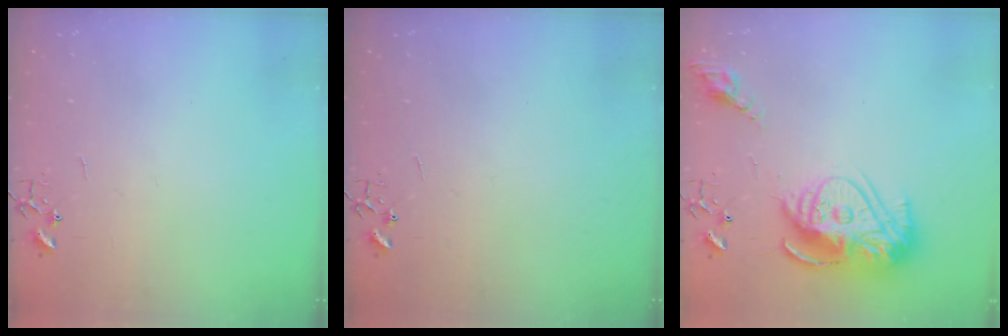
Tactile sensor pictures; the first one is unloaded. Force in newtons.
{"total": 0.0}
{"total": 17.6, "press": 17.5, "slide": 1.6}